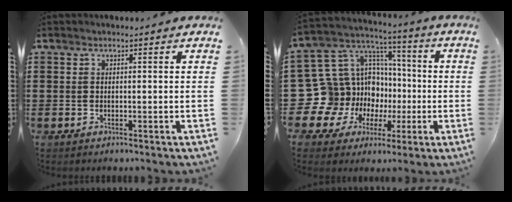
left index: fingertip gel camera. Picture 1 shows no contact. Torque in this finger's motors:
{"motor_torque": [1.23, 0.91, 0.50, 0.01]}